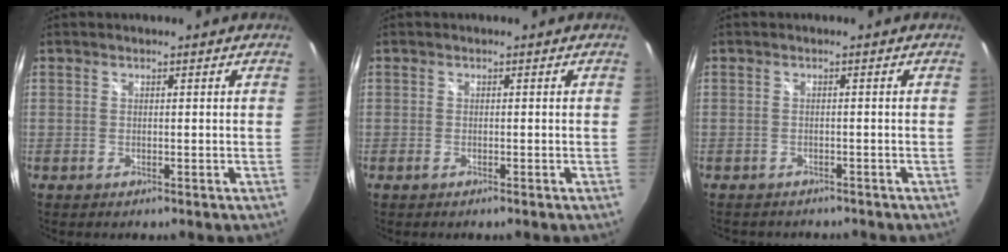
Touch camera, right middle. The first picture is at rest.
{"total": 0.7, "force": [-0.6, 0.1, 0.4], "torque": [-0.007, -0.001, -0.012]}
{"total": 3.4, "force": [-3.0, 1.4, 0.9], "torque": [-0.020, -0.012, -0.041]}